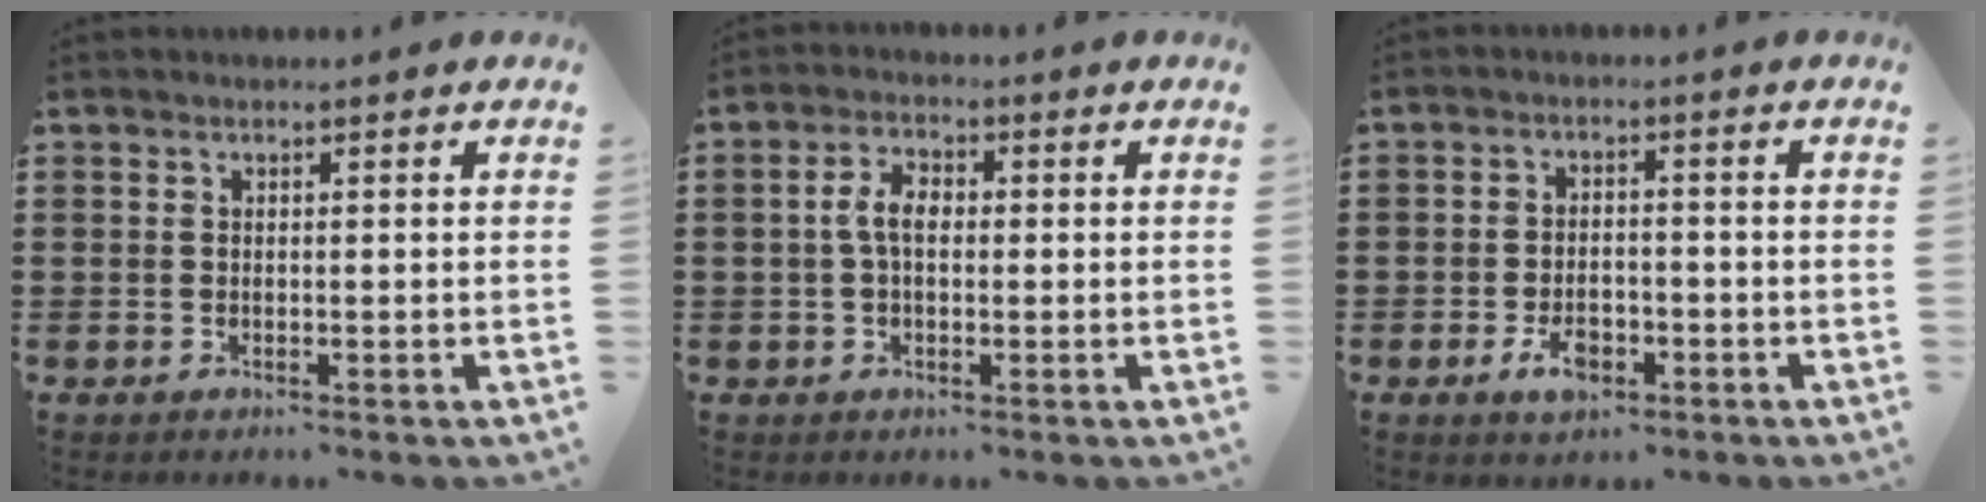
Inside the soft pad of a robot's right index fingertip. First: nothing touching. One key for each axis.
{"total": 3.9, "fx": 0.3, "fy": 2.0, "fz": 3.4, "tx": -0.072, "ty": 0.007, "tz": 0.002}
{"total": 4.4, "fx": -2.0, "fy": 2.3, "fz": 3.2, "tx": -0.059, "ty": -0.003, "tz": -0.041}